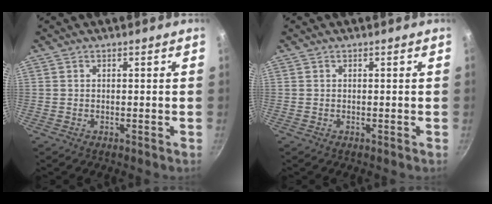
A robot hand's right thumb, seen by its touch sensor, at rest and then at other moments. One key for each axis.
{"total": 0.0}